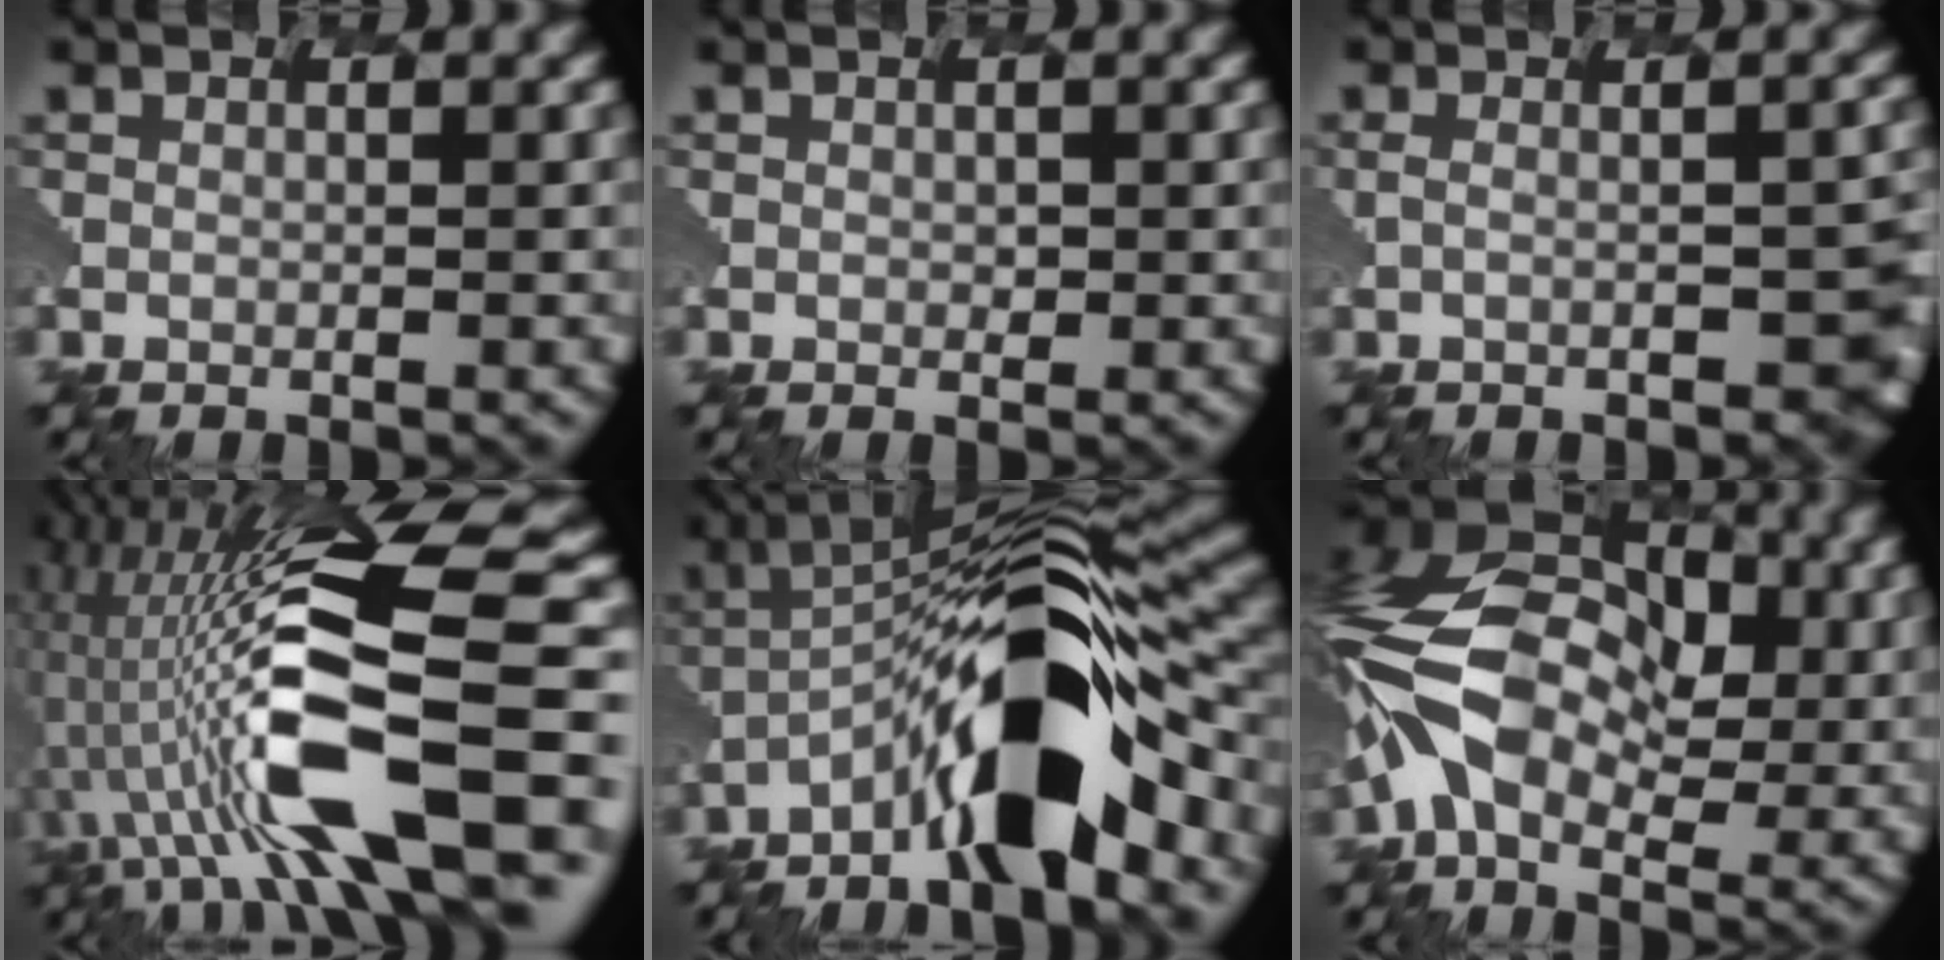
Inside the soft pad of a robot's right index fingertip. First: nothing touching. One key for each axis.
{"total": 1.1, "fx": 0.2, "fy": 0.9, "fz": 0.6, "tx": -0.019, "ty": -0.001, "tz": 0.003}
{"total": 3.4, "fx": -1.6, "fy": 1.0, "fz": 2.9, "tx": -0.054, "ty": 0.005, "tz": -0.023}
{"total": 12.5, "fx": -1.5, "fy": 4.7, "fz": 11.5, "tx": -0.215, "ty": 0.034, "tz": -0.041}
{"total": 11.5, "fx": -6.7, "fy": 2.6, "fz": 9.0, "tx": -0.169, "ty": 0.026, "tz": -0.129}
{"total": 11.5, "fx": 0.3, "fy": 8.6, "fz": 7.6, "tx": -0.197, "ty": 0.021, "tz": -0.026}